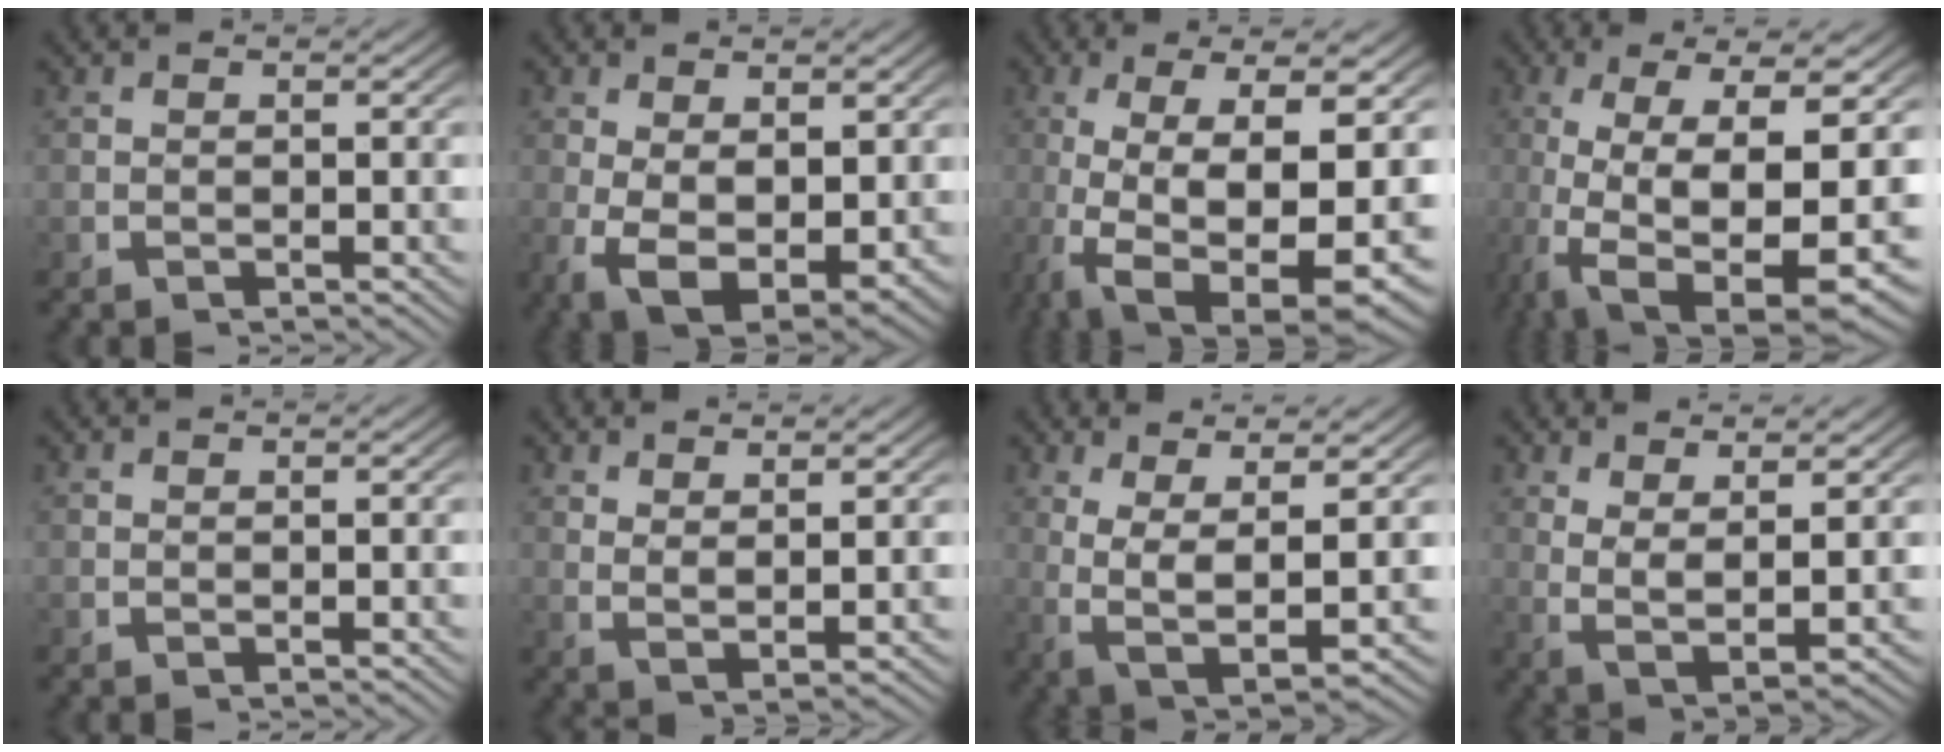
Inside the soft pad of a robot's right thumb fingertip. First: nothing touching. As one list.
[{"total": 8.8, "force": [-3.1, 5.8, 5.8], "torque": [-0.133, -0.055, -0.023]}, {"total": 12.8, "force": [-2.3, 6.1, 11.0], "torque": [-0.218, -0.050, 0.000]}, {"total": 14.2, "force": [-2.4, 7.0, 12.1], "torque": [-0.228, -0.054, -0.001]}, {"total": 0.0}, {"total": 2.7, "force": [2.2, 0.5, 1.5], "torque": [-0.028, -0.005, 0.050]}, {"total": 7.8, "force": [0.1, 4.3, 6.5], "torque": [-0.150, -0.043, 0.027]}, {"total": 5.7, "force": [1.6, 3.0, 4.5], "torque": [-0.104, -0.021, 0.040]}]